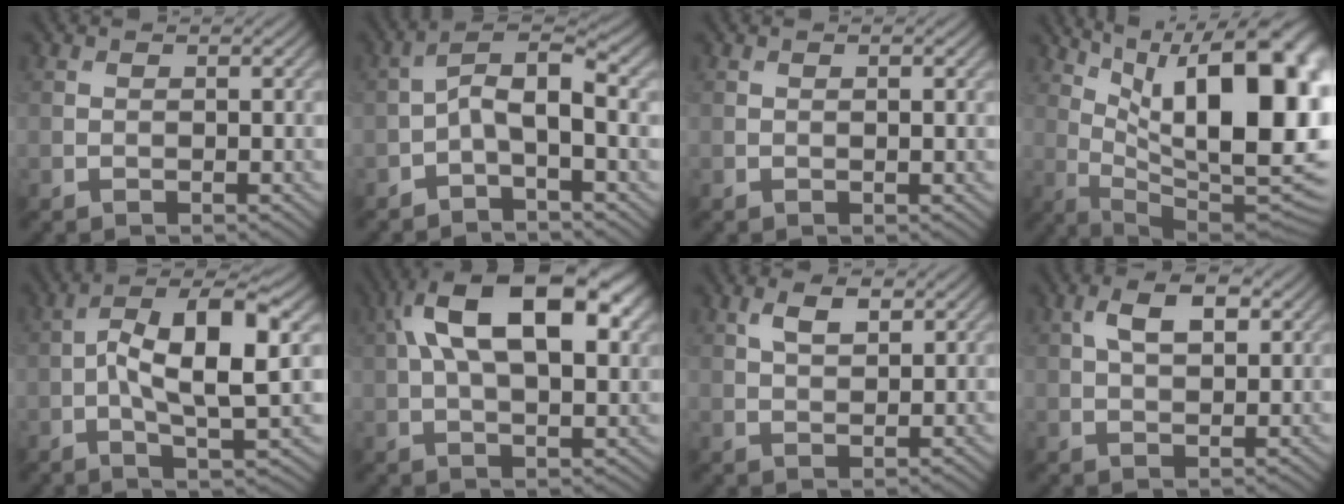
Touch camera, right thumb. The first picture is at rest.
{"total": 4.7, "force": [-1.2, 1.6, 4.2], "torque": [-0.077, 0.011, -0.029]}
{"total": 0.5, "force": [0.1, 0.1, 0.5], "torque": [-0.006, 0.000, 0.003]}
{"total": 18.2, "force": [5.6, 6.6, 16.1], "torque": [-0.229, 0.018, 0.099]}
{"total": 10.5, "force": [0.1, 3.9, 9.7], "torque": [-0.171, 0.007, 0.002]}
{"total": 16.3, "force": [5.2, 7.6, 13.5], "torque": [-0.234, 0.035, 0.075]}
{"total": 3.5, "force": [1.8, 1.6, 2.6], "torque": [-0.057, 0.003, 0.036]}
{"total": 5.4, "force": [2.0, 2.7, 4.3], "torque": [-0.082, 0.005, 0.033]}